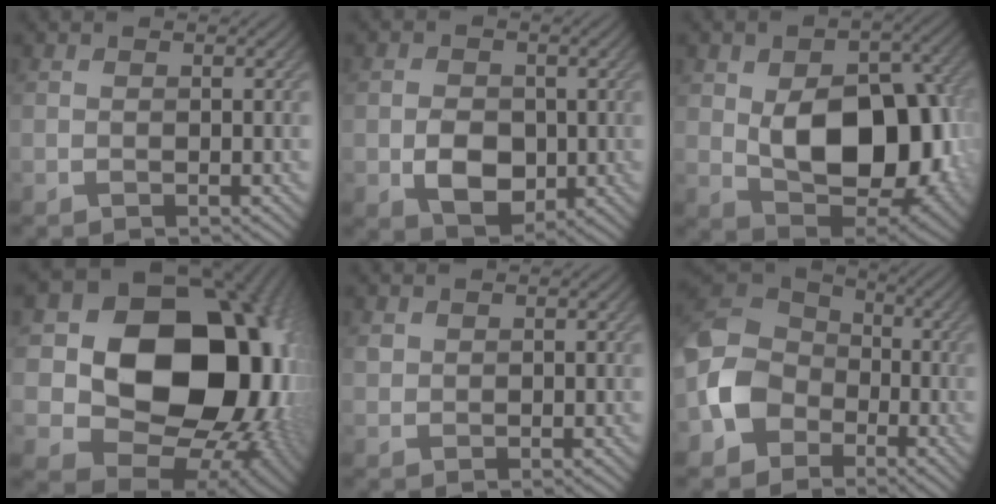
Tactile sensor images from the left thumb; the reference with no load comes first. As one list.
[{"total": 5.3, "force": [-1.0, 4.0, 3.4], "torque": [-0.064, -0.007, -0.020]}, {"total": 13.7, "force": [-0.7, 8.6, 10.6], "torque": [-0.159, -0.012, -0.001]}, {"total": 21.9, "force": [3.2, 17.5, 12.9], "torque": [-0.245, -0.029, 0.099]}, {"total": 1.3, "force": [0.7, 1.0, 0.3], "torque": [-0.009, -0.001, 0.017]}, {"total": 9.9, "force": [-3.4, 8.0, 4.7], "torque": [-0.128, -0.004, -0.087]}]